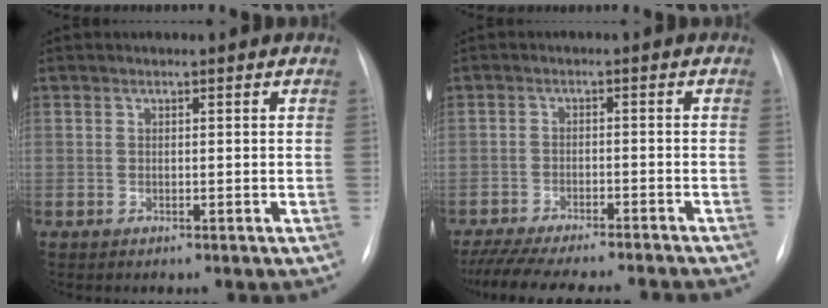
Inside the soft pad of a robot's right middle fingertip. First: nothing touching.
{"total": 17.7, "force": [-15.9, 2.0, 7.4], "torque": [-0.144, -0.025, -0.220]}